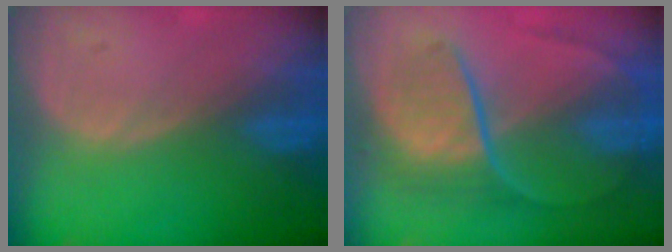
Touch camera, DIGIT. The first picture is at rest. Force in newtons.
{"total": 8.8, "press": 7.5, "slide": 4.7}